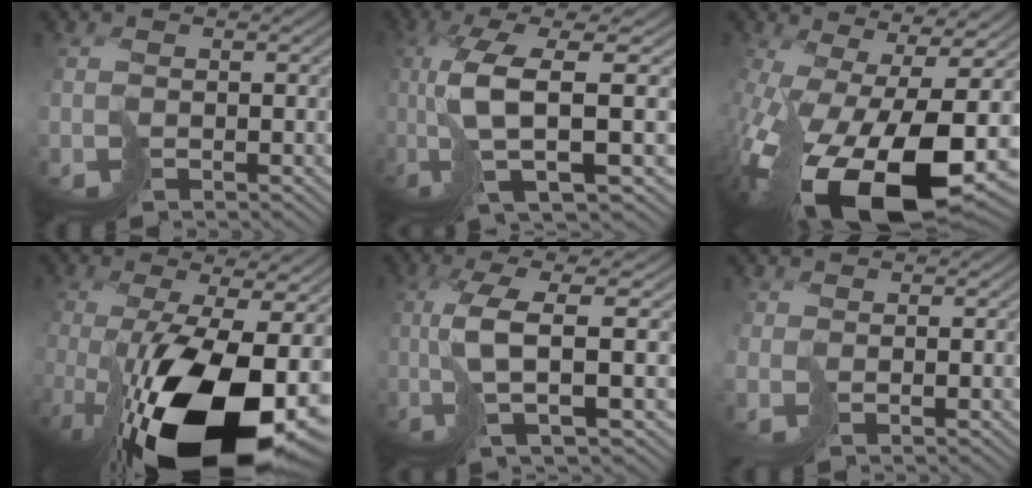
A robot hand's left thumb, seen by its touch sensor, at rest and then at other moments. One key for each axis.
{"total": 10.8, "fx": -1.1, "fy": 3.1, "fz": 10.3, "tx": -0.191, "ty": 0.001, "tz": -0.019}
{"total": 18.8, "fx": -6.6, "fy": 8.0, "fz": 15.7, "tx": -0.316, "ty": -0.058, "tz": -0.085}
{"total": 18.9, "fx": -7.0, "fy": 7.7, "fz": 15.8, "tx": -0.297, "ty": -0.056, "tz": -0.100}
{"total": 7.8, "fx": -0.1, "fy": 1.9, "fz": 7.6, "tx": -0.141, "ty": 0.011, "tz": -0.011}
{"total": 0.8, "fx": 0.3, "fy": 0.6, "fz": 0.5, "tx": -0.020, "ty": -0.007, "tz": 0.006}